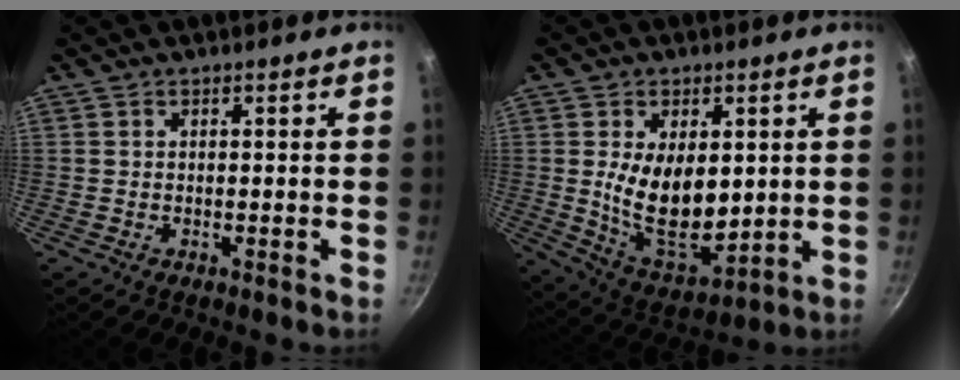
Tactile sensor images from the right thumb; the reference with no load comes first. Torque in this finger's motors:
{"motor_torque": [-0.84, 1.57, 0.81, 1.08, 0.38]}